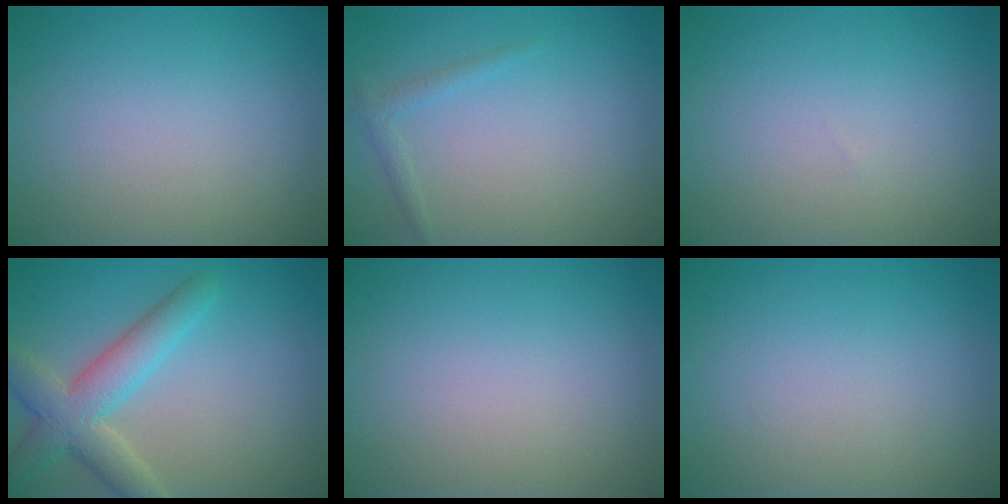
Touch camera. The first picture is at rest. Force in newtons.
{"total": 1.2, "press": 1.2, "slide": 0.1}
{"total": 0.0}
{"total": 5.2, "press": 5.2, "slide": 0.2}
{"total": 0.0}
{"total": 0.0}